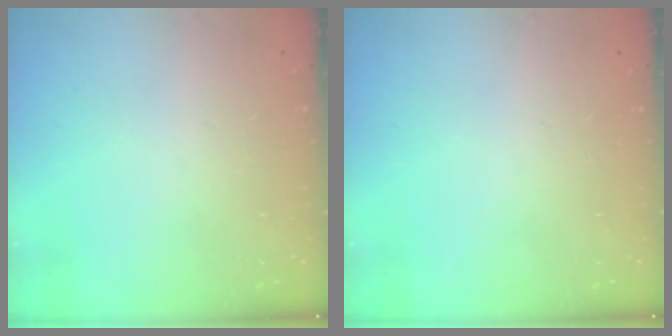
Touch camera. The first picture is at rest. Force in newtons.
{"total": 0.0}